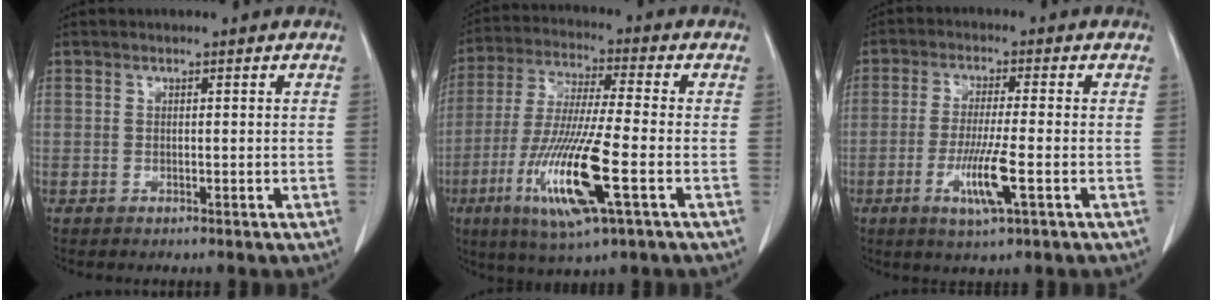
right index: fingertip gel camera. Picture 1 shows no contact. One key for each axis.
{"total": 15.2, "fx": -5.0, "fy": 0.8, "fz": 14.3, "tx": -0.291, "ty": -0.025, "tz": -0.089}
{"total": 7.1, "fx": -2.3, "fy": -0.1, "fz": 6.7, "tx": -0.128, "ty": -0.016, "tz": -0.039}